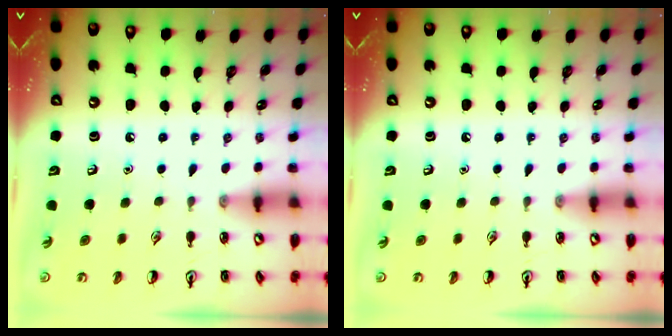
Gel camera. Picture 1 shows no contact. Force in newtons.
{"total": 0.0}